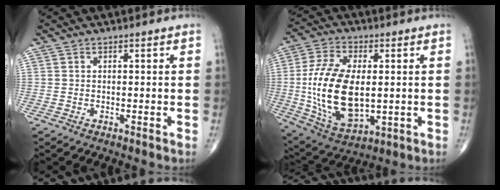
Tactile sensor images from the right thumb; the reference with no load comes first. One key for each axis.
{"total": 19.0, "fx": -0.2, "fy": 10.2, "fz": 16.0, "tx": -0.313, "ty": -0.009, "tz": 0.009}